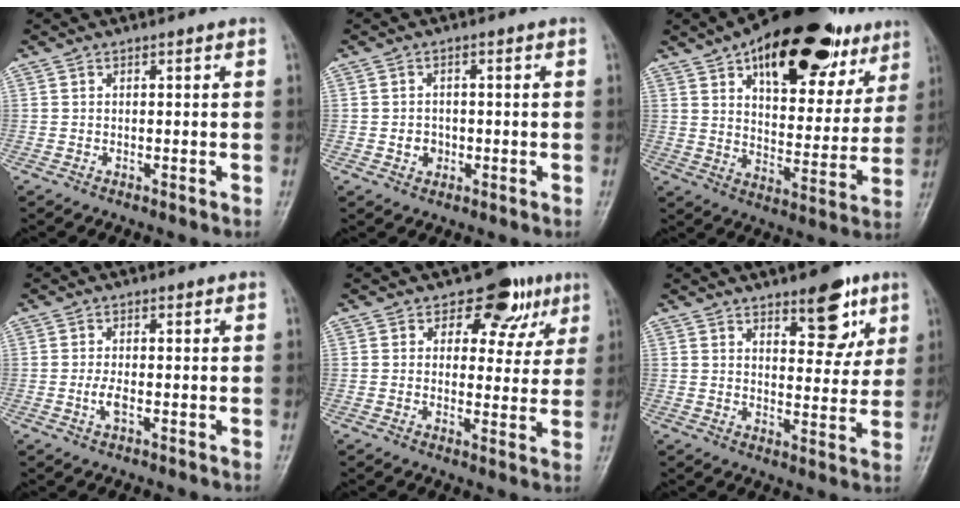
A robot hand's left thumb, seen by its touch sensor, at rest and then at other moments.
{"total": 2.8, "force": [-0.7, 2.4, 1.1], "torque": [-0.004, 0.006, -0.009]}
{"total": 27.6, "force": [15.6, 13.0, 18.7], "torque": [-0.226, -0.024, 0.231]}
{"total": 2.4, "force": [-0.7, 1.0, 2.1], "torque": [-0.048, -0.001, -0.014]}
{"total": 8.9, "force": [4.8, 6.2, 4.2], "torque": [-0.004, -0.014, 0.058]}
{"total": 10.0, "force": [5.7, 4.4, 6.9], "torque": [-0.062, -0.030, 0.079]}